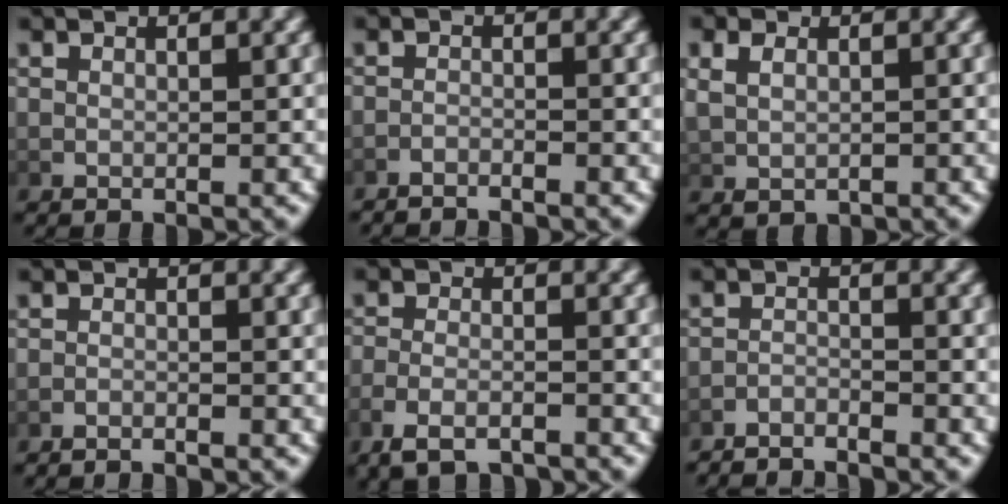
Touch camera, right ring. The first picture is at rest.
{"total": 2.9, "force": [-2.8, 0.3, -0.1], "torque": [0.001, -0.007, -0.049]}
{"total": 1.7, "force": [0.5, 1.2, 1.1], "torque": [-0.028, -0.004, 0.022]}
{"total": 1.7, "force": [-1.7, 0.1, 0.0], "torque": [-0.004, -0.003, -0.031]}
{"total": 3.9, "force": [-3.3, 1.2, 1.8], "torque": [-0.040, -0.009, -0.051]}
{"total": 4.2, "force": [-4.2, 0.6, 0.2], "torque": [-0.004, -0.013, -0.069]}